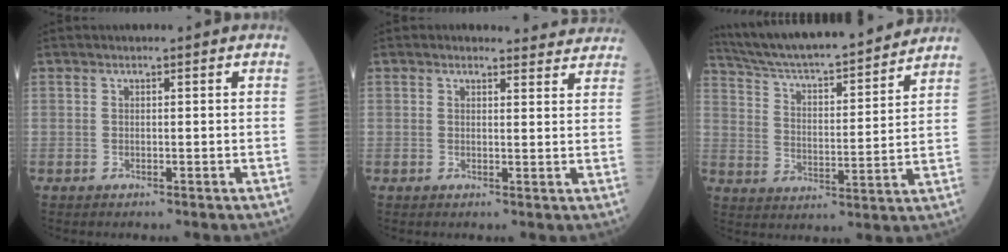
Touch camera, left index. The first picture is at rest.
{"total": 5.5, "force": [5.4, 1.4, 0.2], "torque": [0.008, -0.006, 0.041]}
{"total": 21.9, "force": [19.9, 2.1, 9.0], "torque": [-0.153, 0.006, 0.301]}